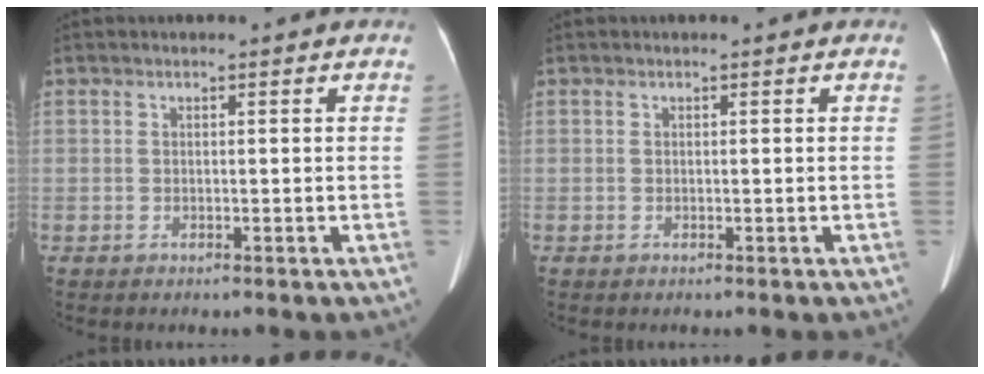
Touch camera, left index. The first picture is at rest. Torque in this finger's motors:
{"motor_torque": [0.04, 0.05, 0.00, 0.01]}